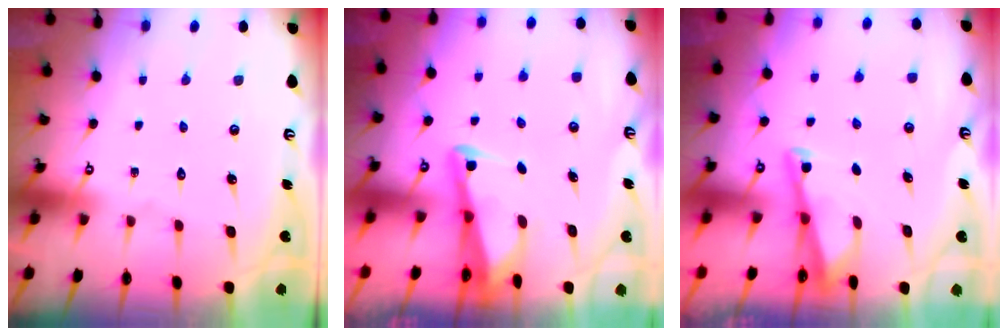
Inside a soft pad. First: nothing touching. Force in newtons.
{"total": 2.5, "press": 2.5, "slide": 0.2}
{"total": 3.4, "press": 3.4, "slide": 0.3}